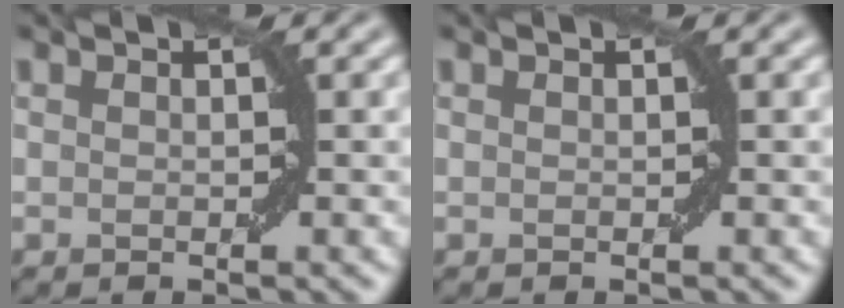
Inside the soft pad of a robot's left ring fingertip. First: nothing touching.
{"total": 0.0}